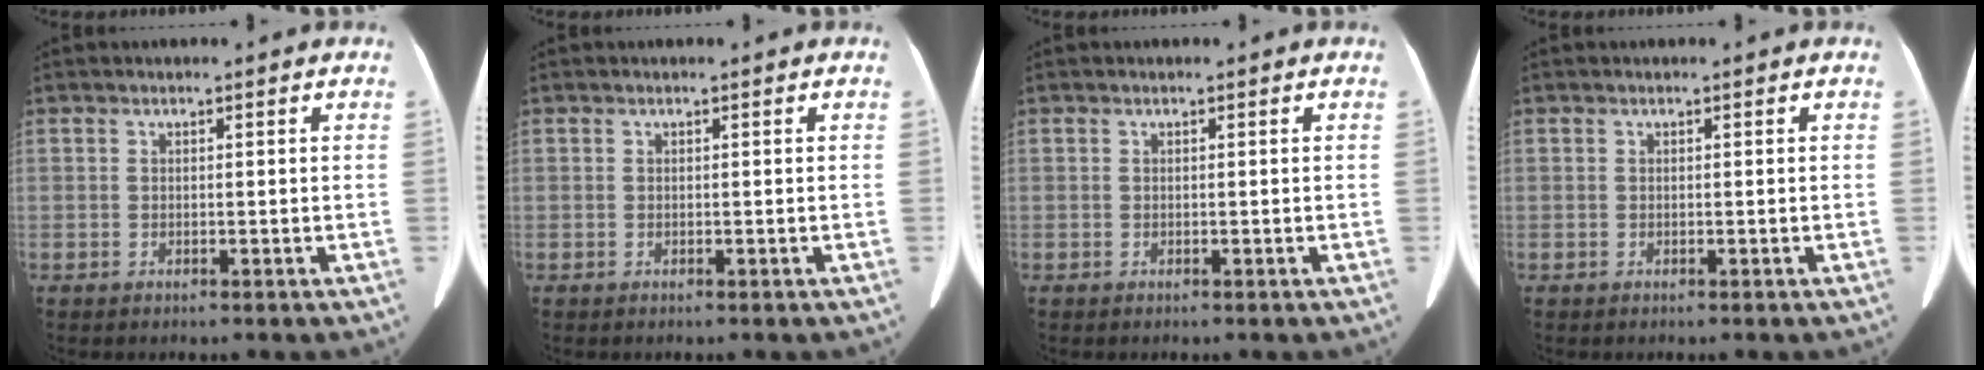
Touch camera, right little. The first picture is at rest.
{"total": 0.0}
{"total": 0.0}
{"total": 0.0}